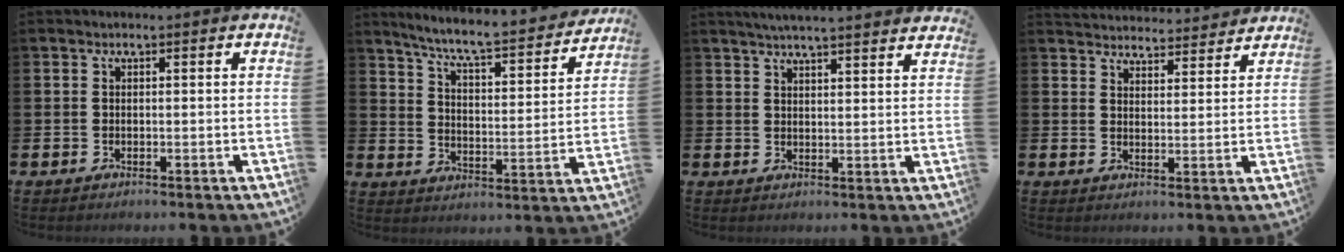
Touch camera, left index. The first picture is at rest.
{"total": 7.3, "force": [6.7, 0.5, 2.8], "torque": [-0.078, -0.052, 0.110]}
{"total": 4.3, "force": [4.2, -0.6, 0.7], "torque": [-0.029, -0.018, 0.078]}
{"total": 4.3, "force": [4.2, 0.7, -0.1], "torque": [-0.006, -0.031, 0.075]}